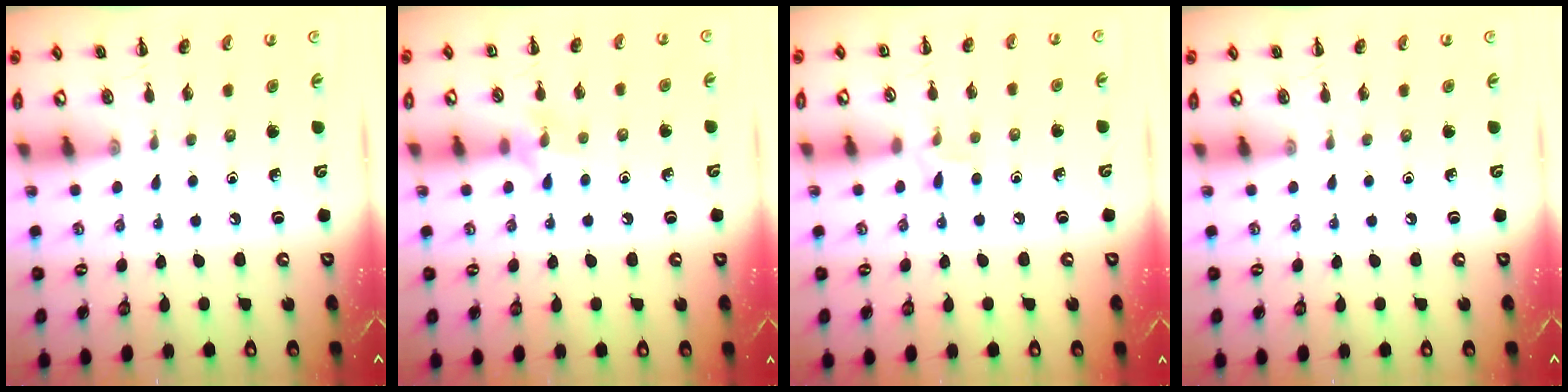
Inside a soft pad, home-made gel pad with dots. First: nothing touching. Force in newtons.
{"total": 7.2, "press": 7.0, "slide": 1.5}
{"total": 4.4, "press": 4.1, "slide": 1.4}
{"total": 0.0}